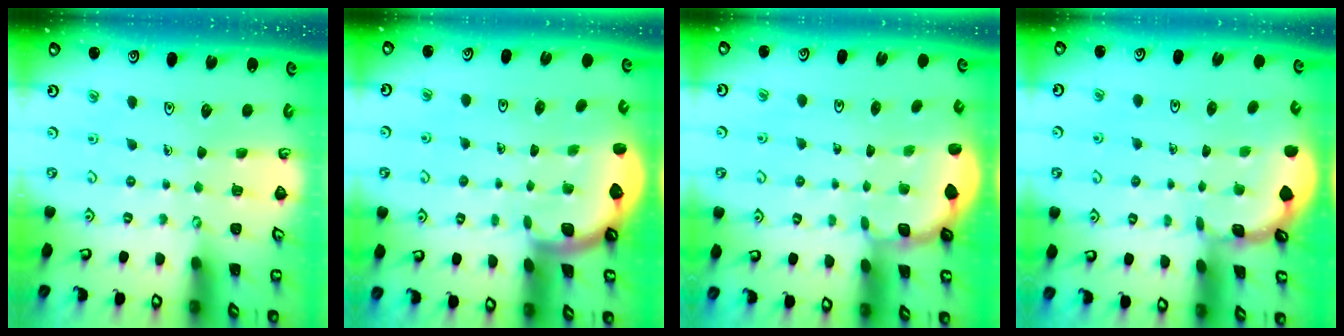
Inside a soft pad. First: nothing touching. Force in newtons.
{"total": 1.6, "press": 1.6, "slide": 0.1}
{"total": 1.7, "press": 1.5, "slide": 0.7}
{"total": 1.1, "press": 1.1, "slide": 0.2}